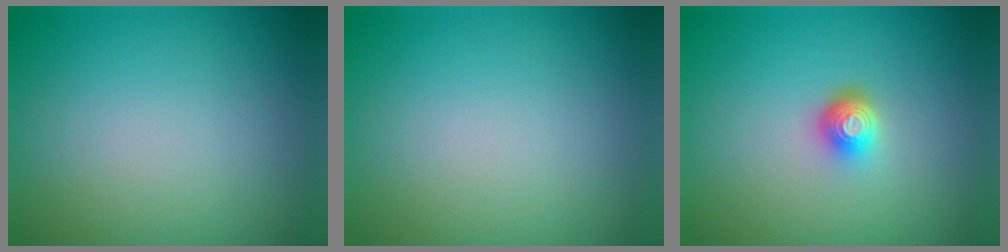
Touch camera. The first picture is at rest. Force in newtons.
{"total": 0.0}
{"total": 2.2, "press": 1.5, "slide": 1.6}